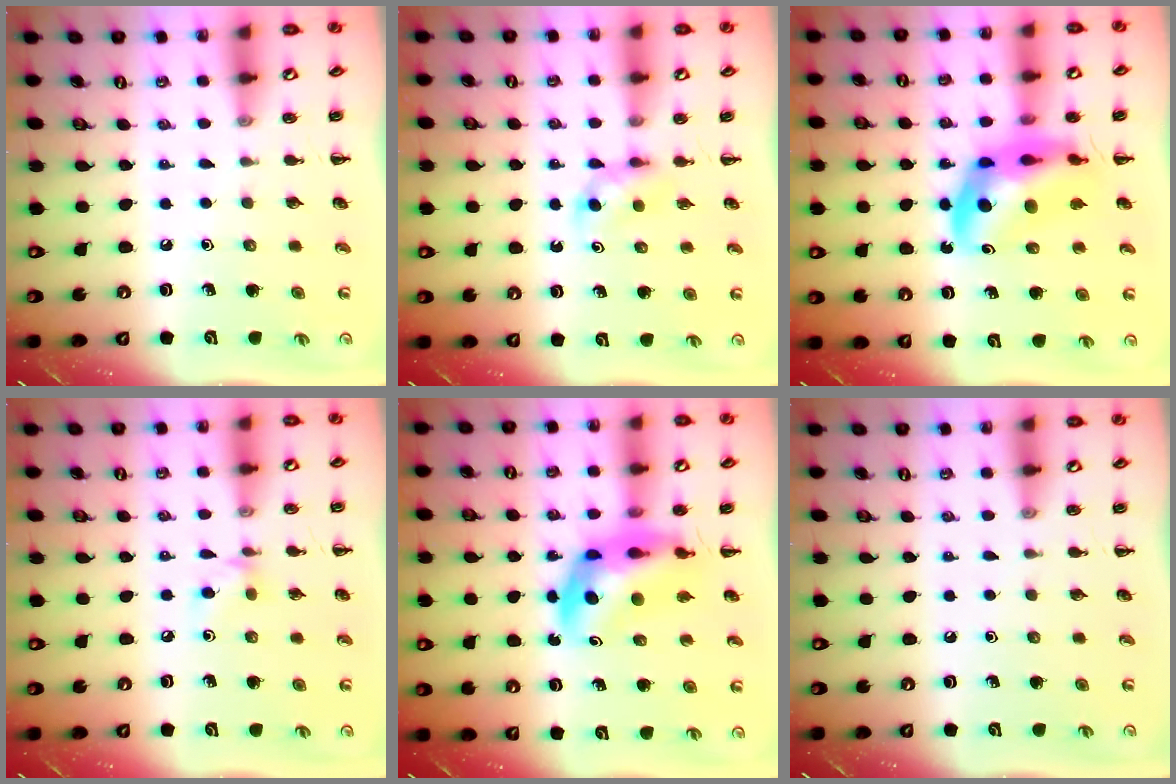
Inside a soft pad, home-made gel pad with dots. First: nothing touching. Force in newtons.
{"total": 3.7, "press": 3.4, "slide": 1.4}
{"total": 13.9, "press": 13.4, "slide": 3.9}
{"total": 5.3, "press": 5.1, "slide": 1.4}
{"total": 11.3, "press": 10.6, "slide": 3.7}
{"total": 0.0}